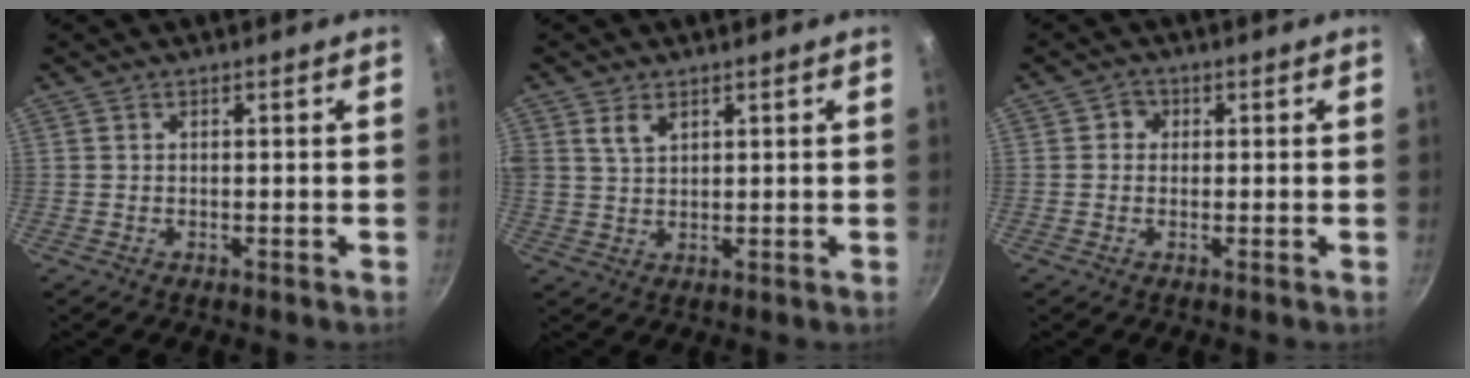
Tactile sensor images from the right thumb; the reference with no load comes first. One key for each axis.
{"total": 3.7, "fx": 2.0, "fy": 2.2, "fz": 2.2, "tx": -0.035, "ty": -0.008, "tz": 0.040}
{"total": 2.1, "fx": 0.2, "fy": 2.0, "fz": 0.6, "tx": 0.004, "ty": 0.000, "tz": -0.003}